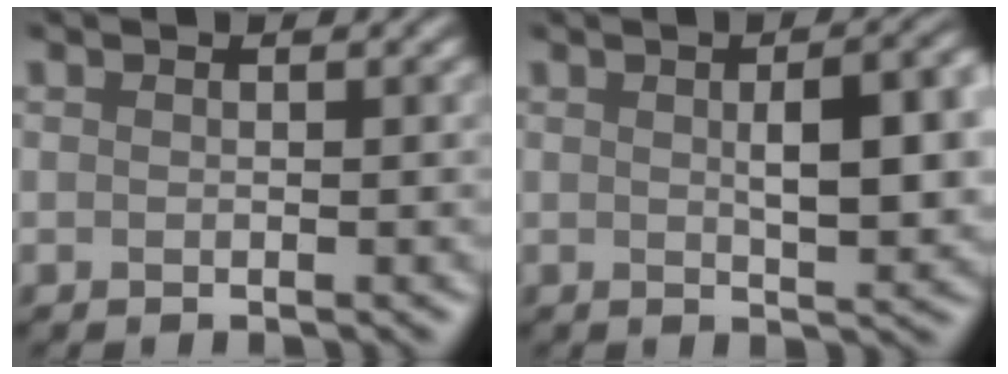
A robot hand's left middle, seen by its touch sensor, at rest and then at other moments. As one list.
[{"total": 5.1, "force": [0.4, 0.7, 5.1], "torque": [-0.072, 0.000, 0.014]}]